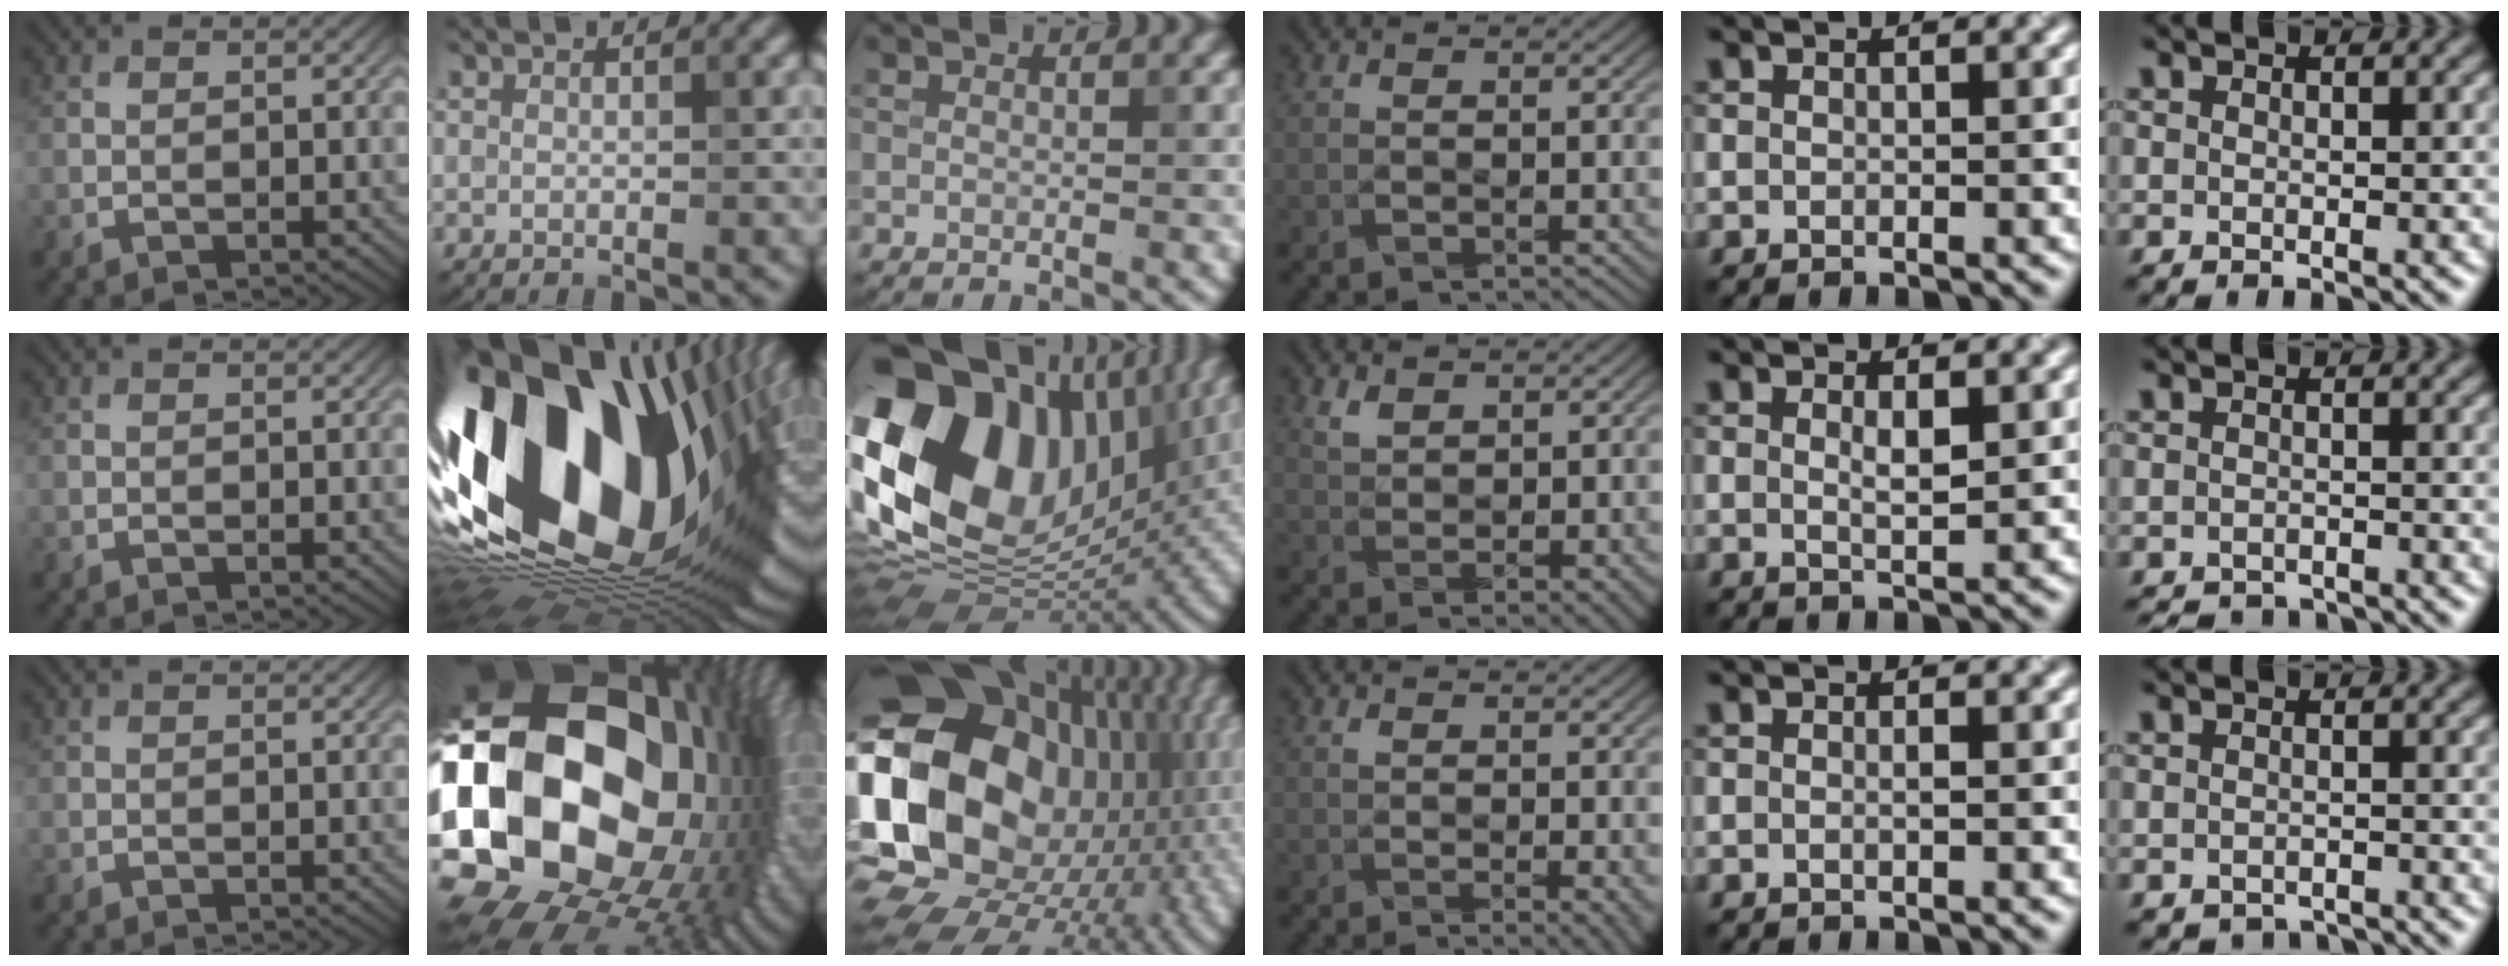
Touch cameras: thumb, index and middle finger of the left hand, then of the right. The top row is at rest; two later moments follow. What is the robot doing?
{"motion": "fold", "object": "apron"}